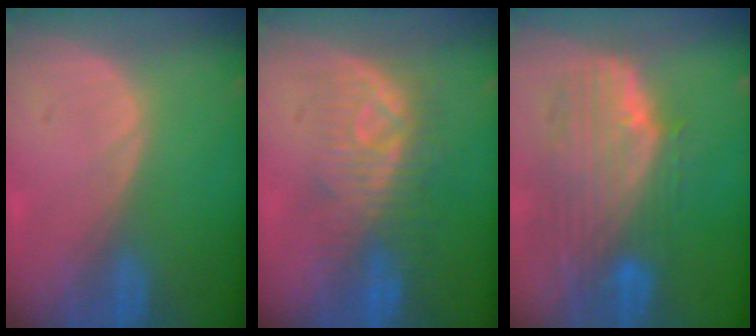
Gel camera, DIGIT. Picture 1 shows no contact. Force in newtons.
{"total": 8.0, "press": 7.9, "slide": 1.7}
{"total": 9.9, "press": 8.8, "slide": 4.5}